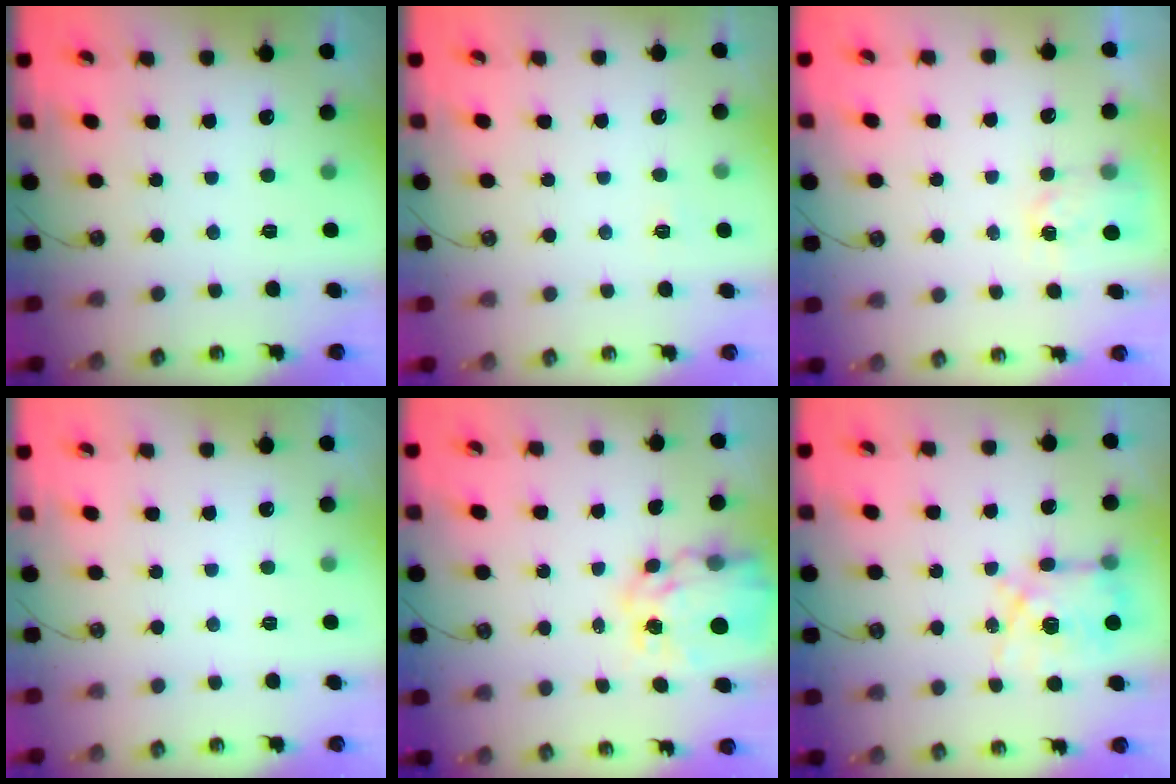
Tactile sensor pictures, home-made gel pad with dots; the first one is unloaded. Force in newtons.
{"total": 2.7, "press": 2.7, "slide": 0.3}
{"total": 3.0, "press": 2.9, "slide": 0.3}
{"total": 0.0}
{"total": 11.9, "press": 11.8, "slide": 1.2}
{"total": 8.3, "press": 8.3, "slide": 0.5}